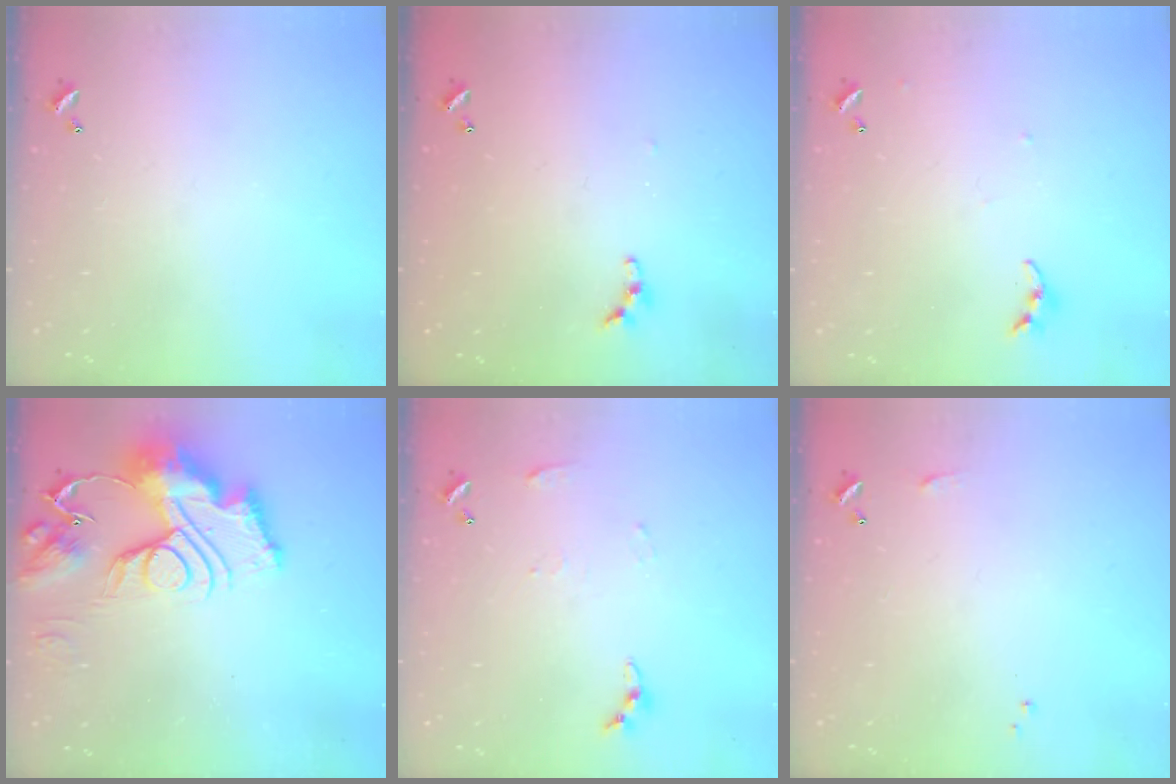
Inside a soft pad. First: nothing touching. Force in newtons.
{"total": 5.5, "press": 5.5, "slide": 0.6}
{"total": 4.2, "press": 4.1, "slide": 0.4}
{"total": 17.9, "press": 17.8, "slide": 1.9}
{"total": 4.6, "press": 4.6, "slide": 0.5}
{"total": 4.2, "press": 4.2, "slide": 0.6}